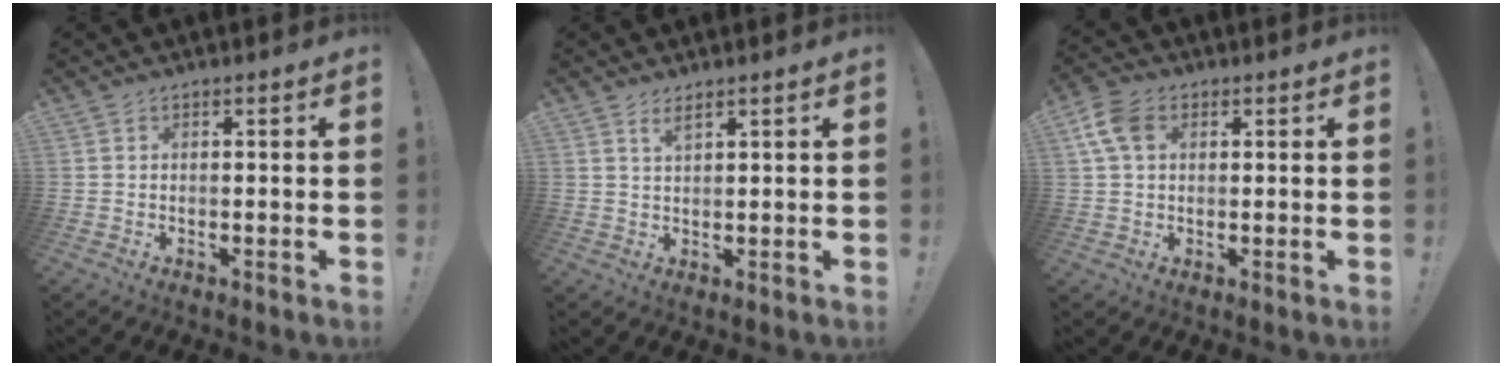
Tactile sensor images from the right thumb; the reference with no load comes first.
{"total": 2.6, "force": [1.9, 0.6, 1.7], "torque": [-0.030, -0.006, 0.032]}
{"total": 8.2, "force": [2.7, 5.6, 5.4], "torque": [-0.109, 0.004, 0.054]}